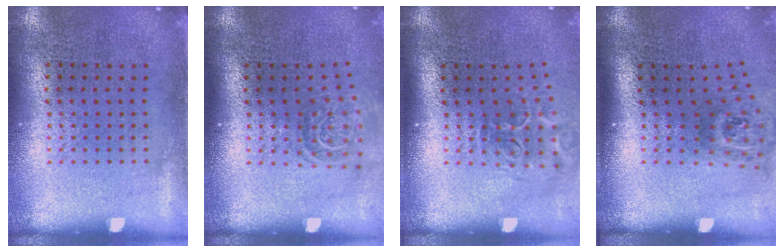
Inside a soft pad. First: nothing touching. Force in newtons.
{"total": 1.5, "press": 1.1, "slide": 1.0}
{"total": 2.1, "press": 1.3, "slide": 1.6}
{"total": 1.9, "press": 1.2, "slide": 1.4}